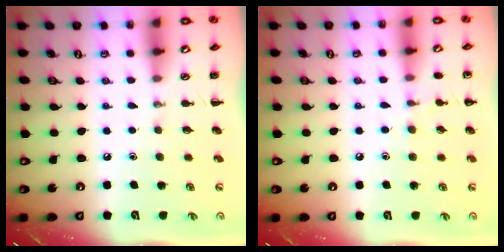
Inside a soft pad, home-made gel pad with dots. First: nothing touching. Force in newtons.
{"total": 6.4, "press": 6.1, "slide": 1.9}